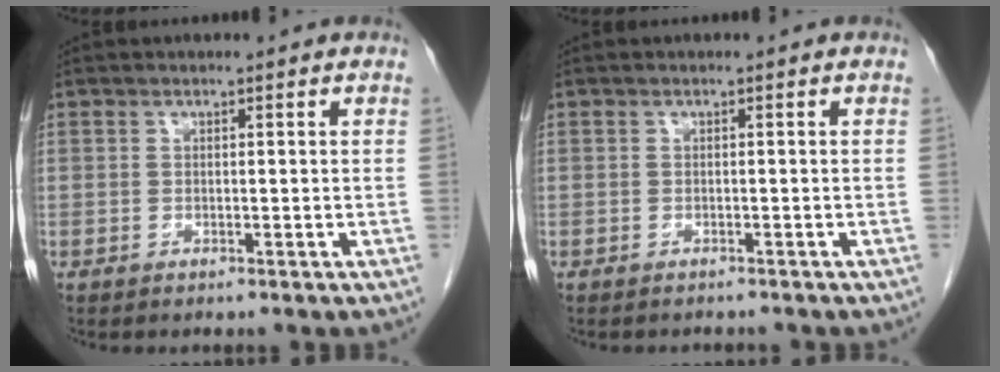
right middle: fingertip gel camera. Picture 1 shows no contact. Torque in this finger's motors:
{"motor_torque": [-0.40, -0.16, -0.06, -0.02]}